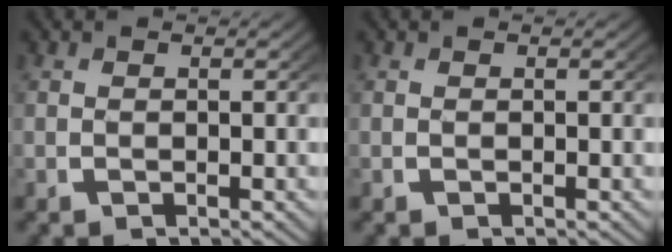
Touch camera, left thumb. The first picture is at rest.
{"total": 0.0}